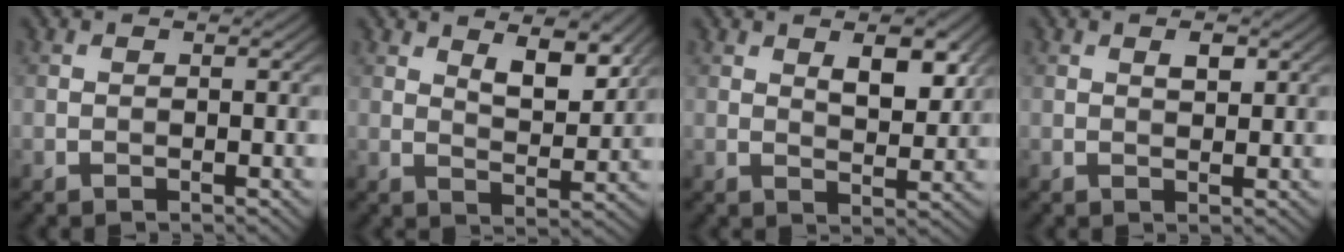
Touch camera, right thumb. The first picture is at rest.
{"total": 6.3, "force": [3.9, 2.5, 4.2], "torque": [-0.072, -0.014, 0.068]}
{"total": 5.5, "force": [2.5, 2.5, 4.2], "torque": [-0.066, -0.006, 0.041]}
{"total": 1.7, "force": [0.8, 0.8, 1.3], "torque": [-0.022, -0.003, 0.015]}